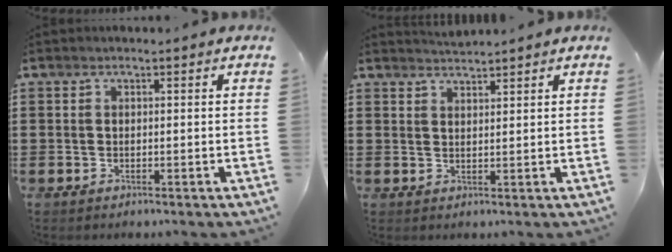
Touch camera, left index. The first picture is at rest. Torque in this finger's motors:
{"motor_torque": [0.02, 0.06, -0.08, 0.00]}